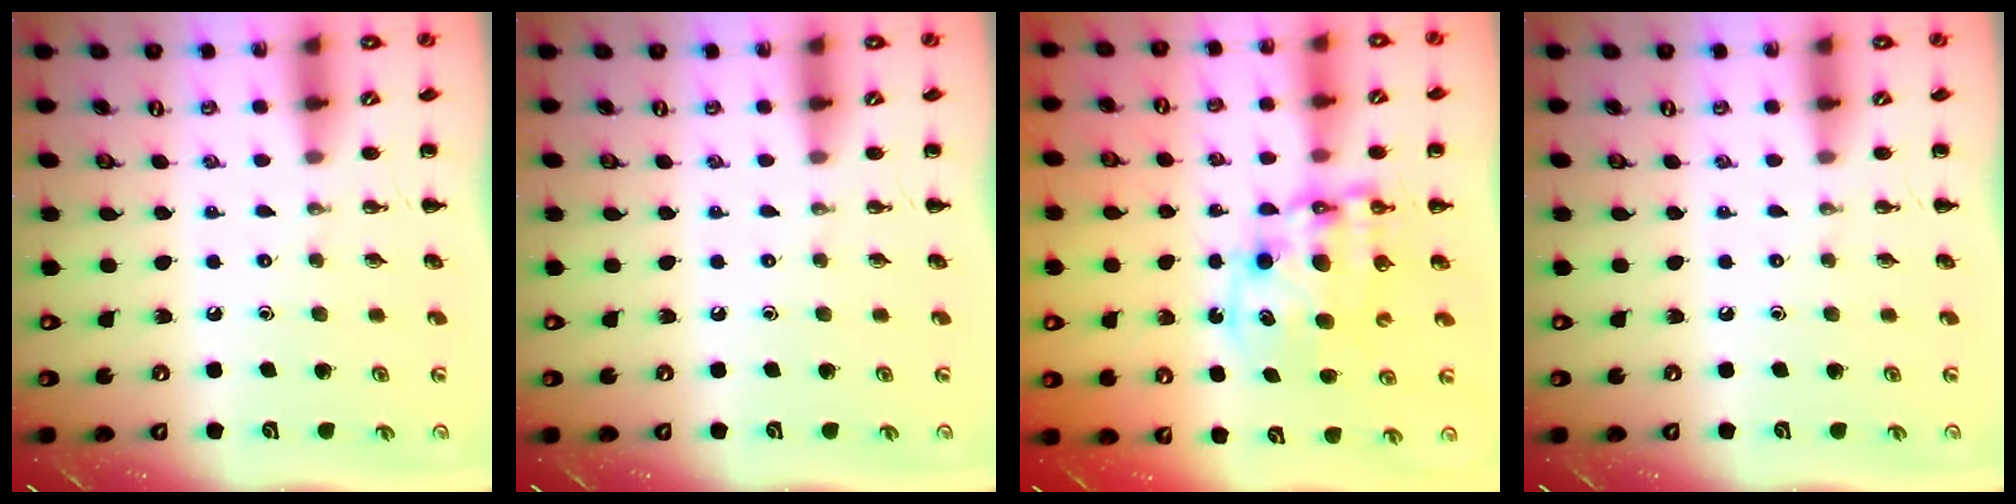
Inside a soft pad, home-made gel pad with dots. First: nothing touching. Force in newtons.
{"total": 0.0}
{"total": 11.7, "press": 11.3, "slide": 2.8}
{"total": 0.0}